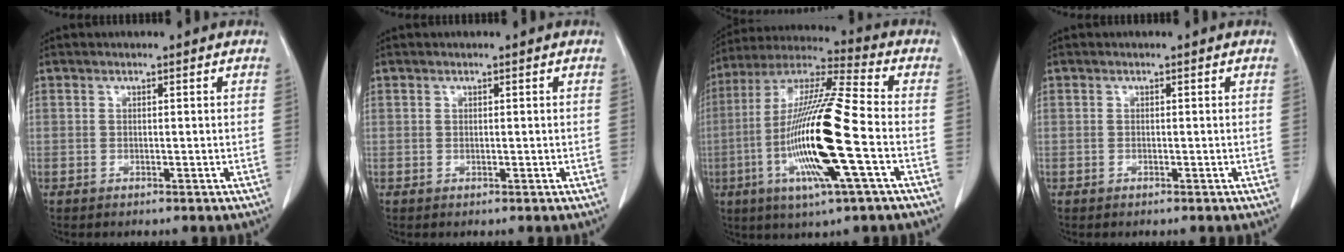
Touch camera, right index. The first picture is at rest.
{"total": 0.0}
{"total": 18.7, "force": [-4.7, 0.6, 18.1], "torque": [-0.366, -0.012, -0.092]}
{"total": 0.0}